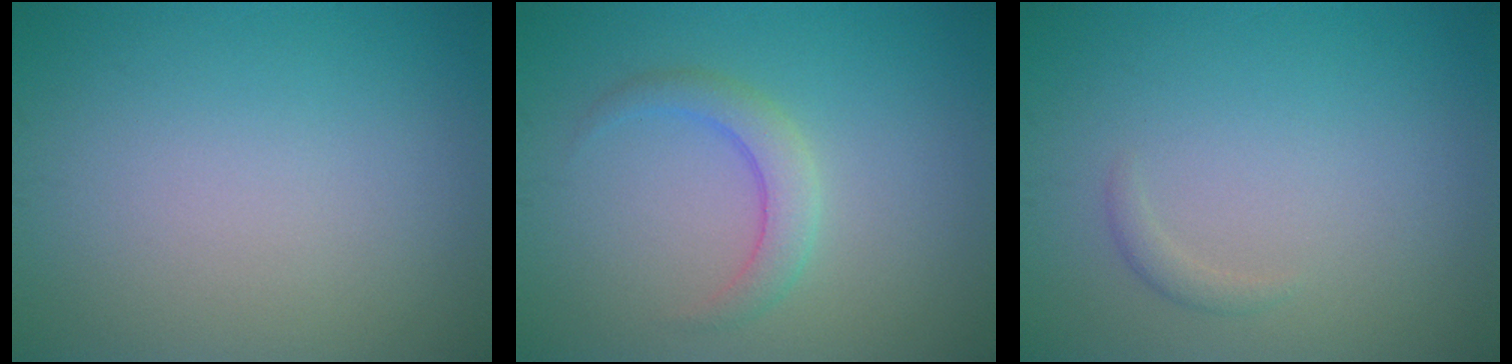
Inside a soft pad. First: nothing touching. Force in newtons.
{"total": 2.4, "press": 2.4, "slide": 0.0}
{"total": 0.8, "press": 0.8, "slide": 0.1}